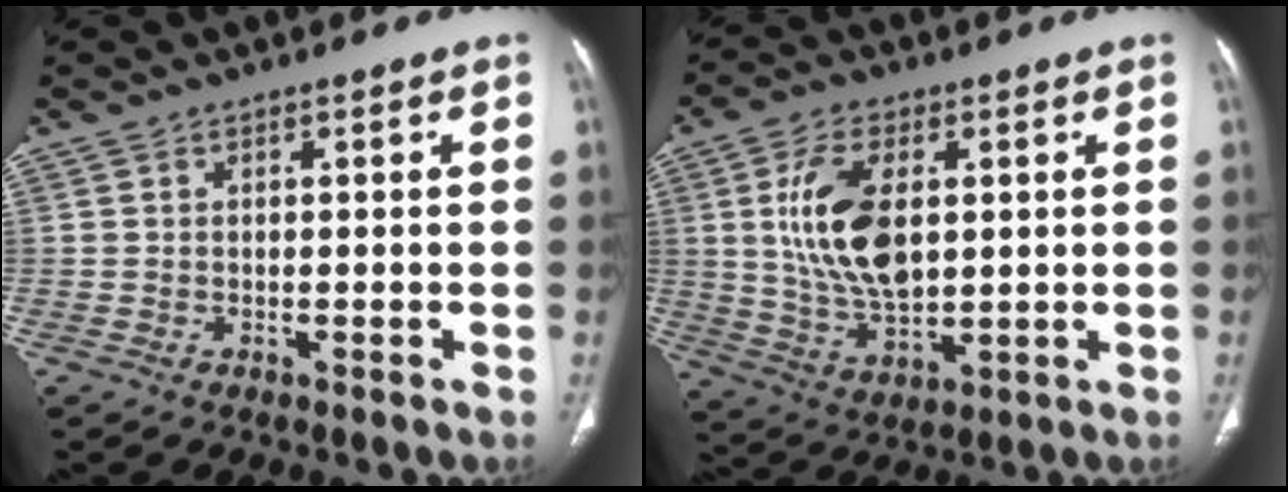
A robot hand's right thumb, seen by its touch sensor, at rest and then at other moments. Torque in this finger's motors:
{"motor_torque": [-1.19, 1.21, 0.99, 0.68, 0.13]}